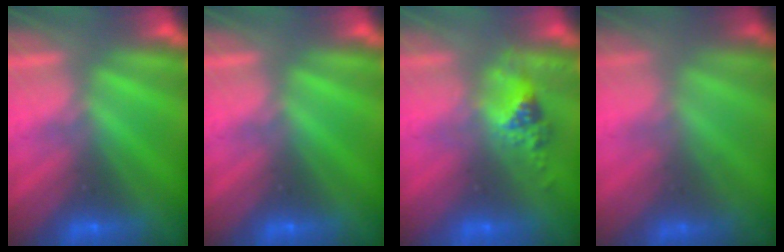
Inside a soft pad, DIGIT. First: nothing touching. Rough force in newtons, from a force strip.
{"total": 0.0}
{"total": 2.4}
{"total": 1.6}